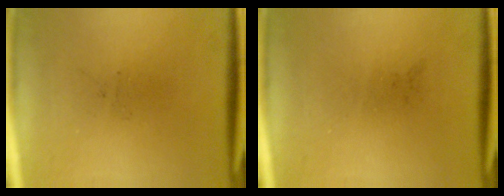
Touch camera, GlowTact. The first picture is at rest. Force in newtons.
{"total": 0.0}